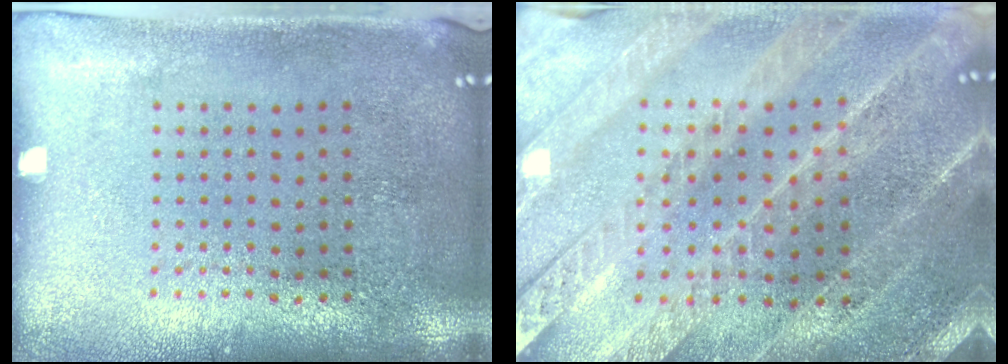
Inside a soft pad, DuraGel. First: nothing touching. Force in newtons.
{"total": 2.8, "press": 2.7, "slide": 0.4}